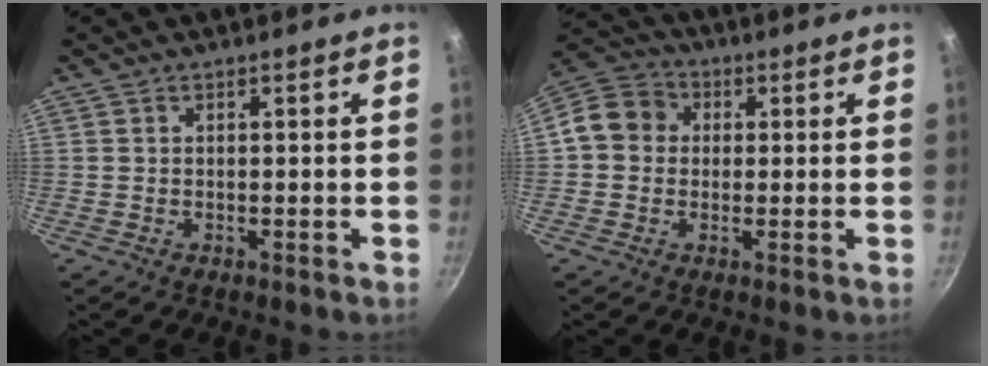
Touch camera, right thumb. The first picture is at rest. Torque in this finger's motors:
{"motor_torque": [0.51, 1.42, 0.38, -0.60, 0.03]}